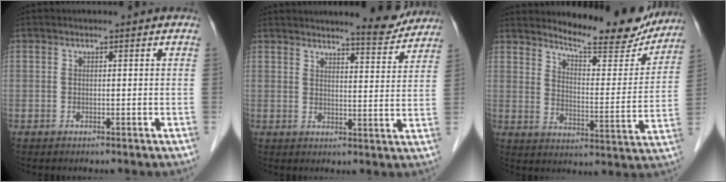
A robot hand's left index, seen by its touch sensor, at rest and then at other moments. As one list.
[{"total": 7.4, "force": [7.1, 0.8, 2.1], "torque": [-0.030, -0.016, 0.082]}, {"total": 15.6, "force": [14.4, 2.8, 5.3], "torque": [-0.073, -0.034, 0.188]}]